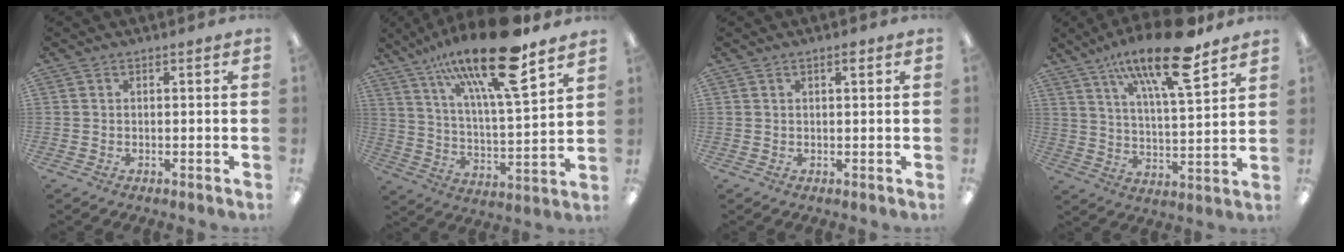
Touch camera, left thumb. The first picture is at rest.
{"total": 22.9, "force": [15.7, 5.2, 15.8], "torque": [-0.275, -0.087, 0.255]}
{"total": 1.6, "force": [0.9, 0.4, 1.2], "torque": [-0.018, 0.000, 0.012]}
{"total": 18.8, "force": [12.2, 5.1, 13.3], "torque": [-0.223, -0.061, 0.196]}